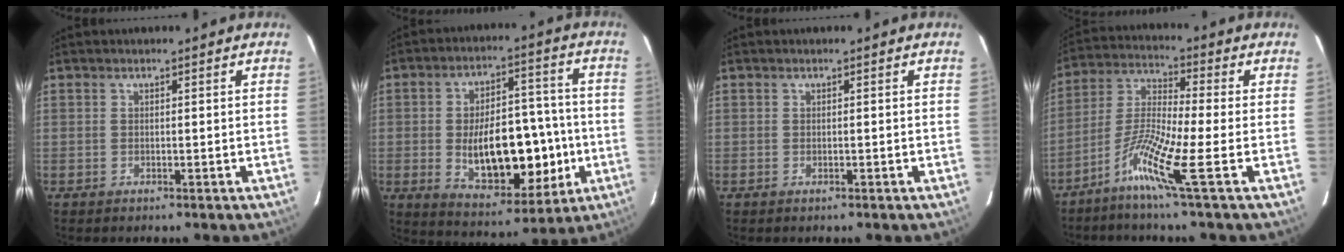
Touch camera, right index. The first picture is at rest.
{"total": 16.3, "force": [-2.6, 7.6, 14.1], "torque": [-0.221, 0.016, -0.026]}
{"total": 0.0}
{"total": 11.2, "force": [-5.2, -1.1, 9.8], "torque": [-0.196, -0.018, -0.112]}